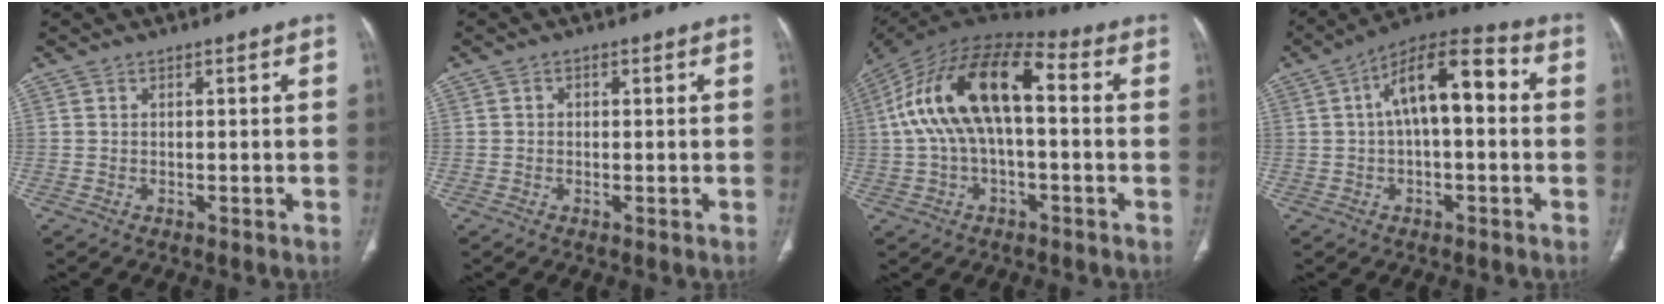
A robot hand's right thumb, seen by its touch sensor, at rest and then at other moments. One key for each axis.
{"total": 0.9, "fx": 0.1, "fy": 0.7, "fz": 0.5, "tx": -0.004, "ty": 0.002, "tz": 0.000}
{"total": 18.7, "fx": 1.6, "fy": 9.1, "fz": 16.2, "tx": -0.304, "ty": 0.052, "tz": 0.018}
{"total": 13.5, "fx": 1.8, "fy": 5.9, "fz": 12.0, "tx": -0.190, "ty": 0.041, "tz": 0.021}